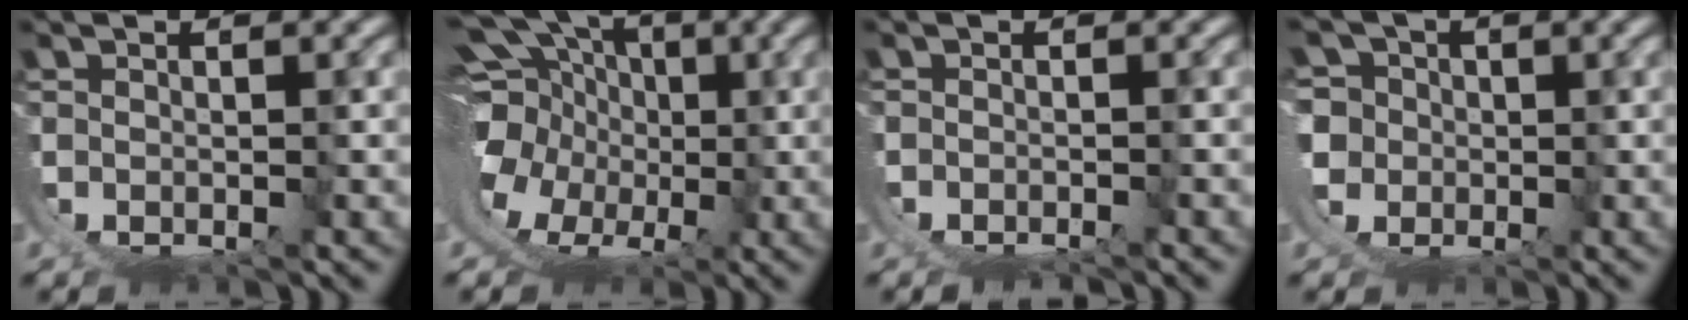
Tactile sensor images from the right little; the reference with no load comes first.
{"total": 15.2, "force": [2.1, 12.0, 9.0], "torque": [-0.153, -0.016, 0.018]}
{"total": 2.3, "force": [-2.1, 0.5, 0.5], "torque": [-0.004, -0.015, -0.030]}
{"total": 10.2, "force": [-0.7, 9.7, 3.3], "torque": [-0.104, -0.041, -0.011]}